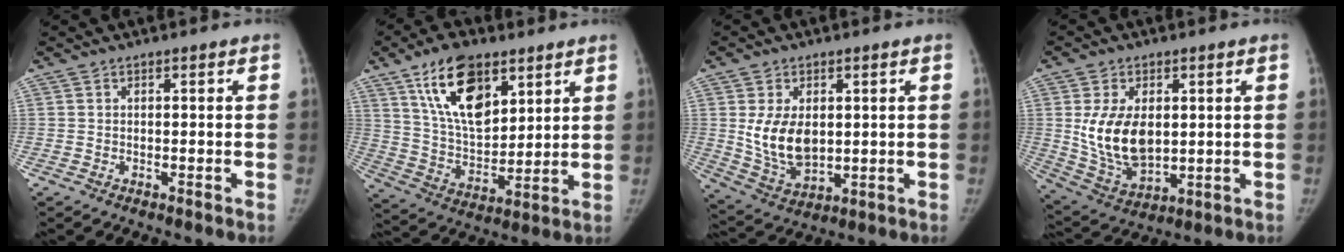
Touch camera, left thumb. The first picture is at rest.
{"total": 16.9, "force": [9.0, 8.8, 11.3], "torque": [-0.155, -0.045, 0.170]}
{"total": 10.8, "force": [1.3, 6.9, 8.1], "torque": [-0.128, -0.015, 0.044]}
{"total": 13.5, "force": [1.5, 8.3, 10.5], "torque": [-0.171, -0.016, 0.046]}